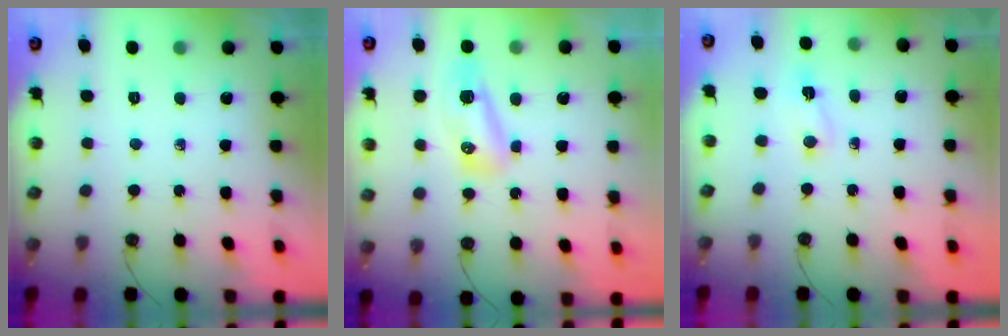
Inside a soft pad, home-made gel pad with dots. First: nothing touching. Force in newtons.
{"total": 9.0, "press": 8.7, "slide": 2.3}
{"total": 2.1, "press": 2.1, "slide": 0.4}